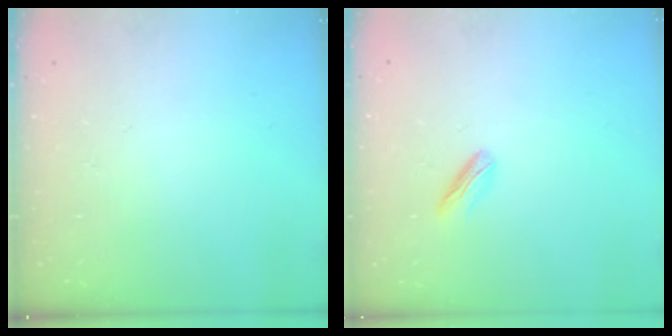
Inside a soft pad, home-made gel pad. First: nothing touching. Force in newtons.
{"total": 3.0, "press": 2.9, "slide": 0.8}